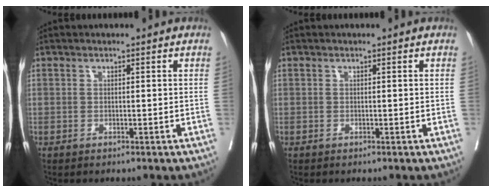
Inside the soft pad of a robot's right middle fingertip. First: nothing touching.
{"total": 0.0}